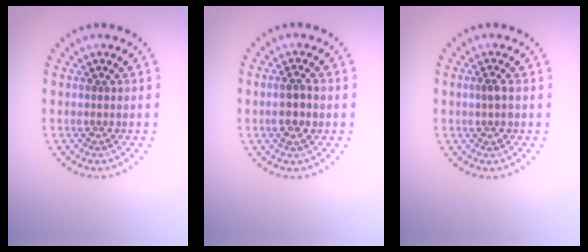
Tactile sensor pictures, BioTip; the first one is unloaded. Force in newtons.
{"total": 2.4, "press": 2.3, "slide": 0.6}
{"total": 1.1, "press": 1.1, "slide": 0.3}